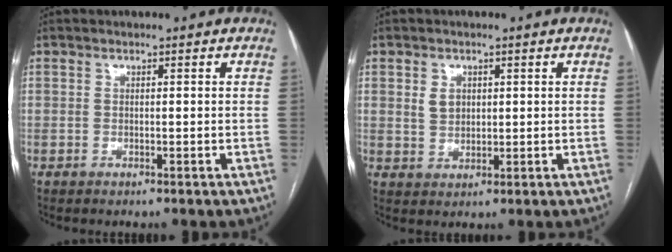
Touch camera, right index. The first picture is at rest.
{"total": 3.1, "force": [1.0, 2.4, 1.7], "torque": [-0.031, 0.005, 0.023]}